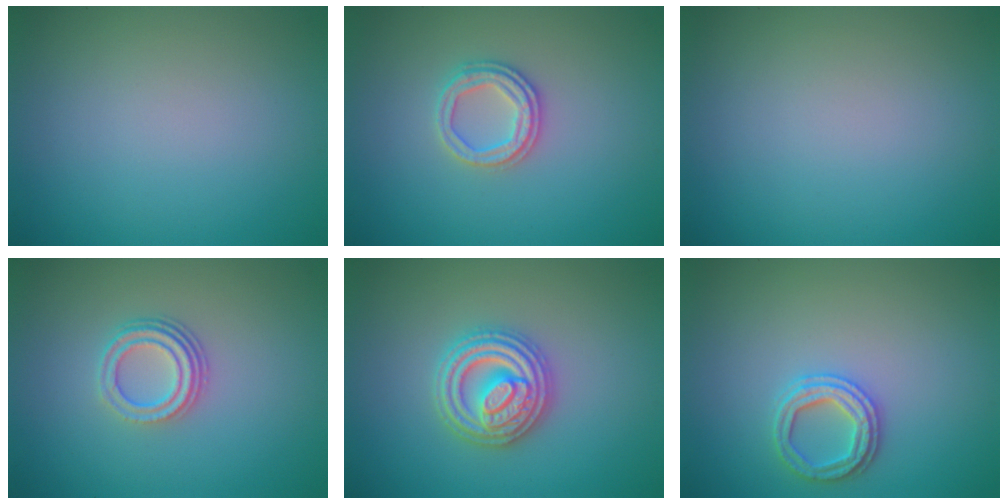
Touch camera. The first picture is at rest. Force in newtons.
{"total": 2.5, "press": 2.4, "slide": 0.6}
{"total": 0.0}
{"total": 3.2, "press": 2.3, "slide": 2.3}
{"total": 4.9, "press": 4.8, "slide": 0.7}
{"total": 2.4, "press": 2.4, "slide": 0.1}